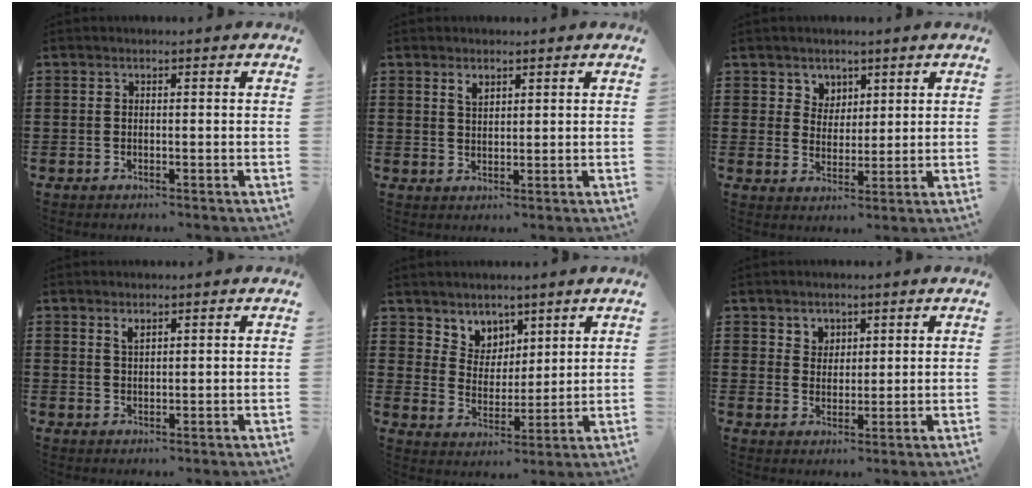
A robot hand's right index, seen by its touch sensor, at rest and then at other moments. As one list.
[{"total": 2.0, "force": [1.4, 1.0, 0.9], "torque": [-0.021, 0.002, 0.026]}, {"total": 4.0, "force": [2.5, 3.1, -0.1], "torque": [-0.018, 0.009, 0.046]}, {"total": 1.6, "force": [1.3, 0.7, 0.7], "torque": [-0.017, 0.002, 0.024]}, {"total": 5.2, "force": [3.8, 3.5, -0.7], "torque": [-0.017, -0.010, 0.070]}, {"total": 3.3, "force": [2.3, 2.4, 0.0], "torque": [-0.012, 0.007, 0.042]}]